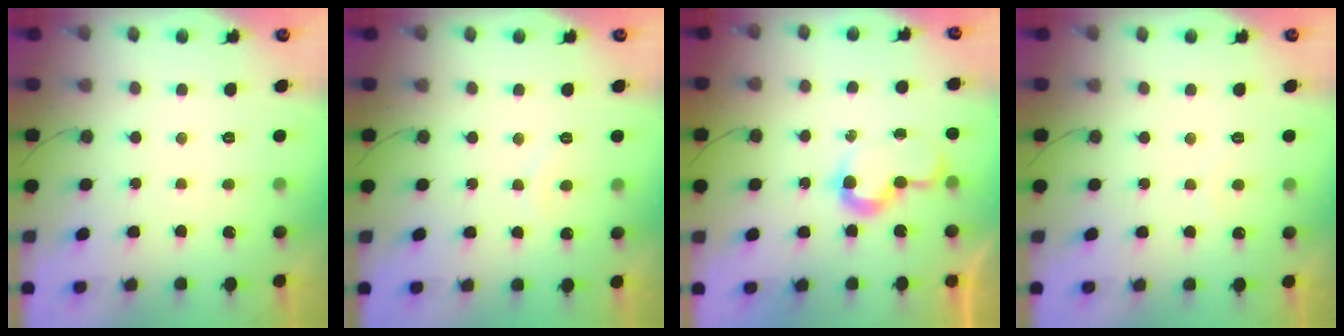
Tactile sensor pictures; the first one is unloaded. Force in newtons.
{"total": 5.7, "press": 5.7, "slide": 0.5}
{"total": 8.0, "press": 8.0, "slide": 0.2}
{"total": 4.1, "press": 4.1, "slide": 0.1}